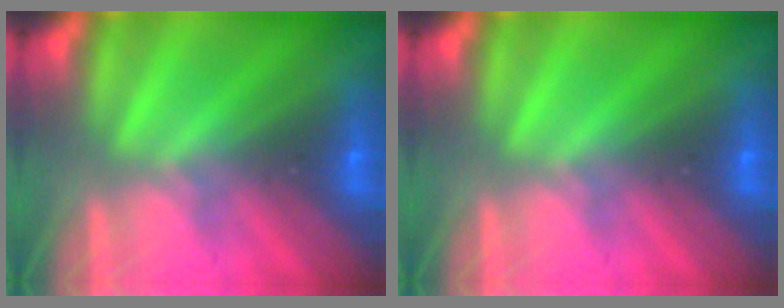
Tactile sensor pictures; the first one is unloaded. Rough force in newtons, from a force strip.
{"total": 0.0}